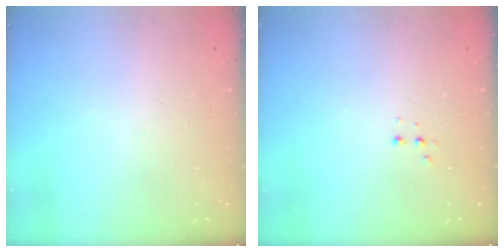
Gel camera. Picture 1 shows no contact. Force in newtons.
{"total": 3.3, "press": 3.2, "slide": 0.7}